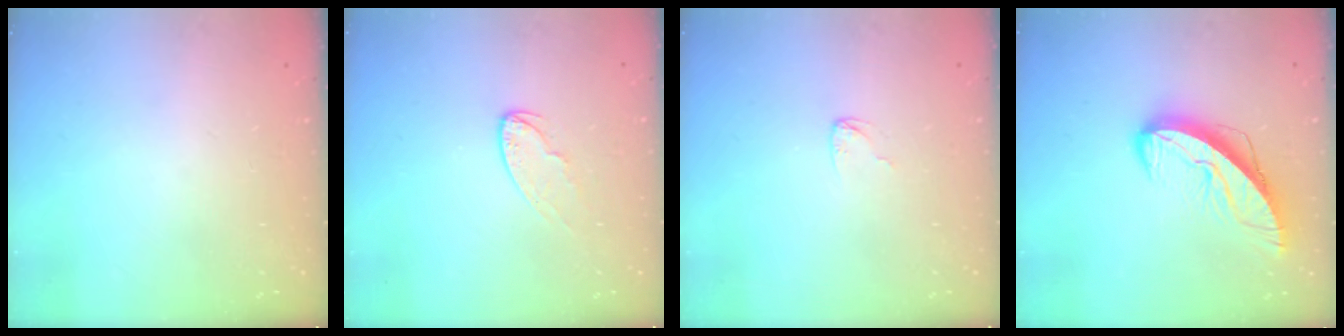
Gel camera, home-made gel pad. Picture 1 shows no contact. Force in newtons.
{"total": 6.3, "press": 6.3, "slide": 0.4}
{"total": 3.3, "press": 3.2, "slide": 0.3}
{"total": 10.8, "press": 10.7, "slide": 1.2}